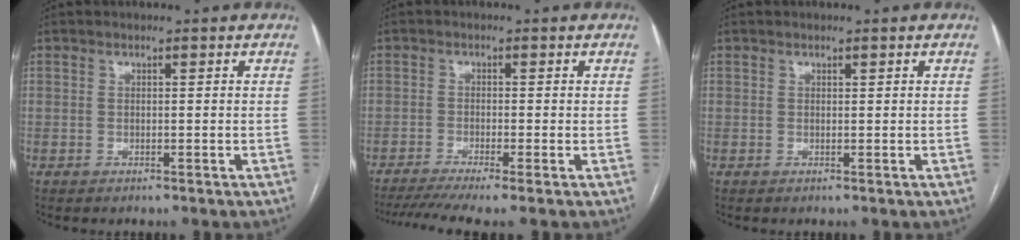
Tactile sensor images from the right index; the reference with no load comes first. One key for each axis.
{"total": 6.9, "fx": -5.2, "fy": 0.0, "fz": 4.6, "tx": -0.078, "ty": -0.009, "tz": -0.087}
{"total": 0.0}